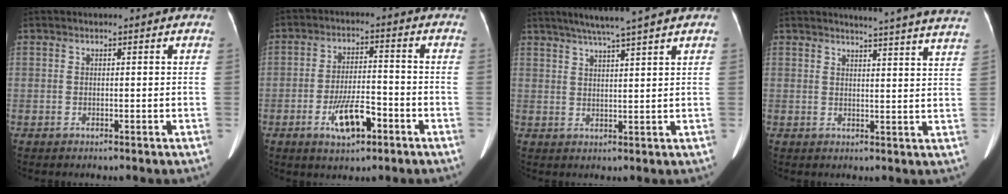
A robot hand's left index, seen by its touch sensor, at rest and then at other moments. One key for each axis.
{"total": 7.5, "fx": -3.7, "fy": 2.5, "fz": 6.0, "tx": -0.119, "ty": 0.001, "tz": -0.060}
{"total": 8.3, "fx": 6.6, "fy": -0.5, "fz": 5.0, "tx": -0.081, "ty": 0.025, "tz": 0.096}
{"total": 17.3, "fx": 16.4, "fy": -0.8, "fz": 5.3, "tx": -0.069, "ty": -0.077, "tz": 0.176}